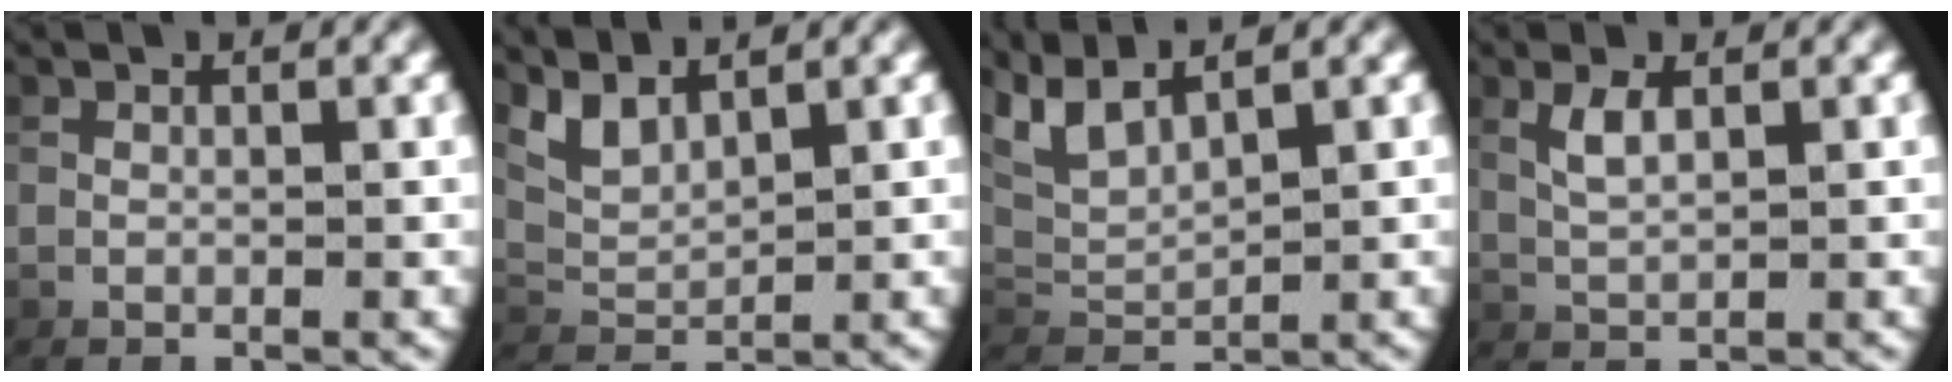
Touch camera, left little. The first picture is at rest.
{"total": 3.3, "force": [2.2, 1.6, 1.8], "torque": [-0.053, -0.004, 0.048]}
{"total": 5.4, "force": [2.6, 3.4, 3.2], "torque": [-0.101, -0.008, 0.055]}
{"total": 1.8, "force": [1.1, -0.2, 1.4], "torque": [-0.031, 0.000, 0.030]}